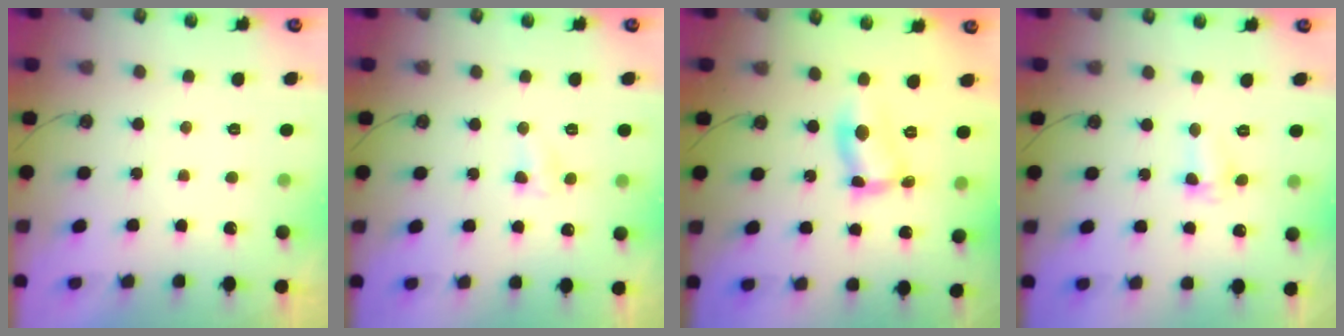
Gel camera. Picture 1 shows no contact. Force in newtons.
{"total": 4.0, "press": 4.0, "slide": 0.5}
{"total": 7.3, "press": 7.3, "slide": 0.3}
{"total": 2.6, "press": 2.6, "slide": 0.6}